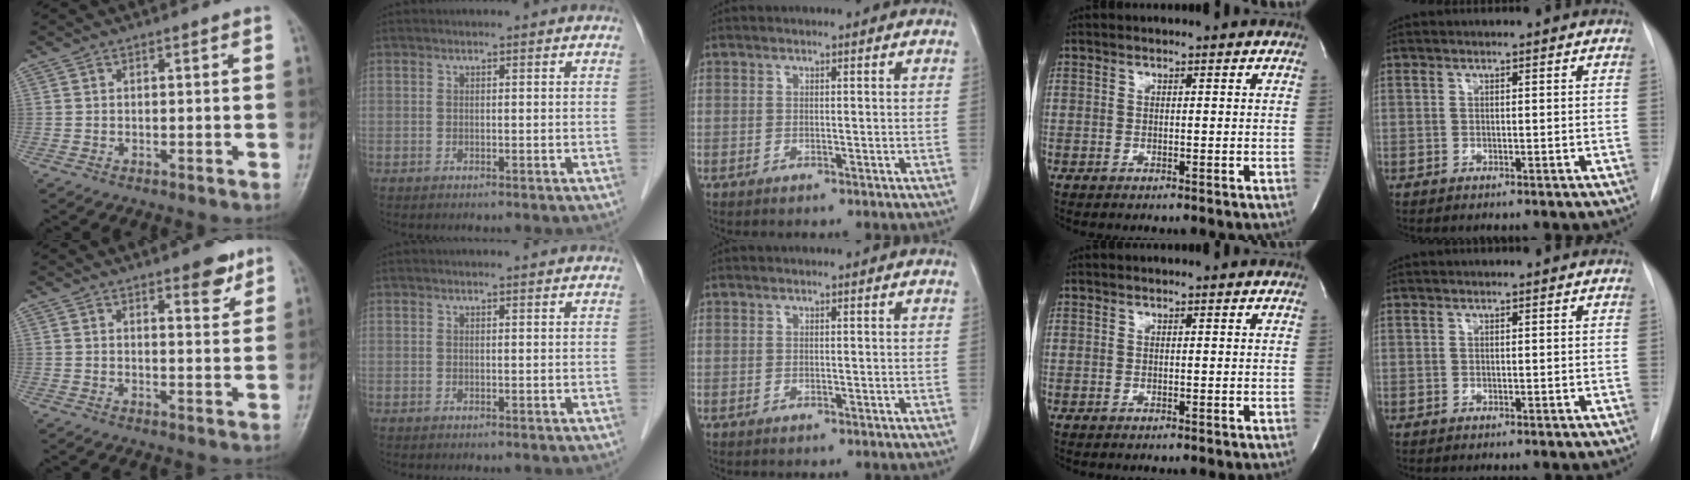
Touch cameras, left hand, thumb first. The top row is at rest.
{"thumb": {"total": 5.4, "force": [3.6, 1.9, 3.5], "torque": [-0.030, -0.023, 0.046]}, "index": {"total": 1.4, "force": [1.3, -0.1, 0.3], "torque": [-0.011, 0.002, 0.017]}}